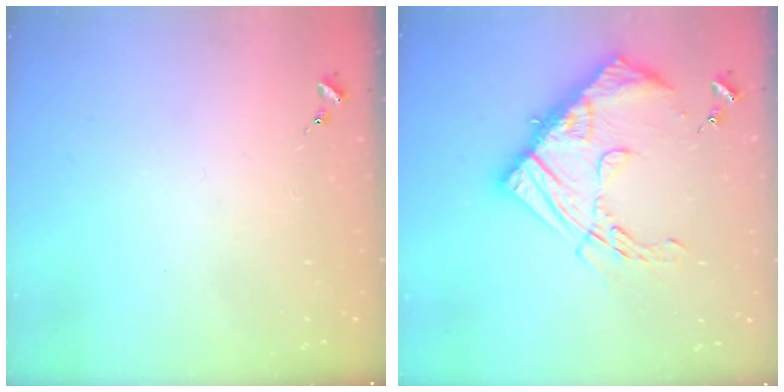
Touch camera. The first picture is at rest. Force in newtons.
{"total": 18.8, "press": 18.7, "slide": 1.2}